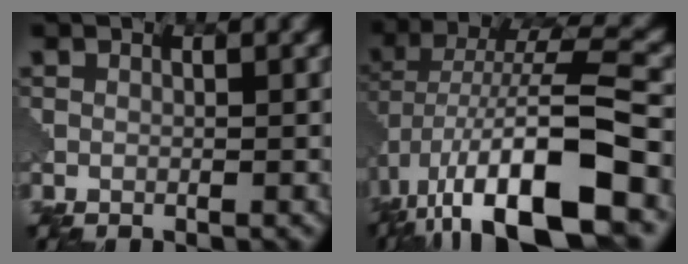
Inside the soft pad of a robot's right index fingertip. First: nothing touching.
{"total": 12.3, "force": [-5.3, 3.7, 10.4], "torque": [-0.197, 0.007, -0.084]}